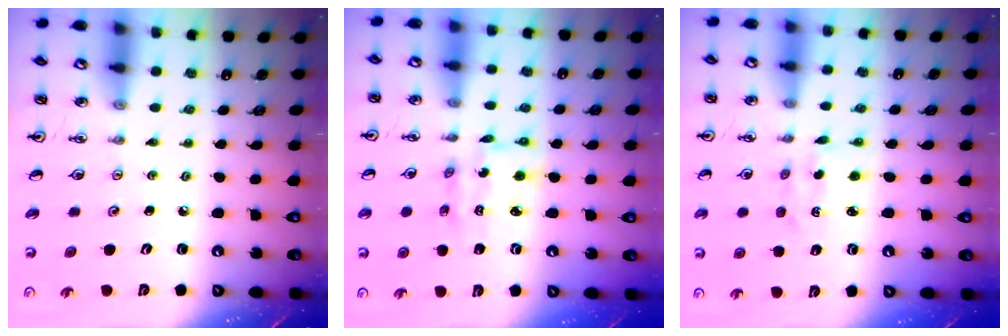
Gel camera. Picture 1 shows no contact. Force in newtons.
{"total": 7.0, "press": 7.0, "slide": 0.4}
{"total": 2.3, "press": 2.3, "slide": 0.6}